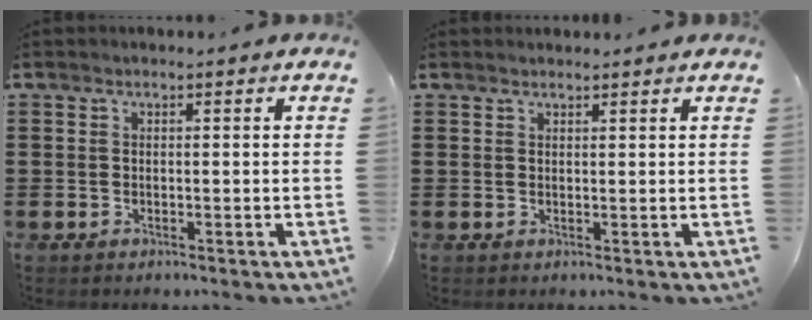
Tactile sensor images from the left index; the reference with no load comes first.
{"total": 1.0, "force": [1.0, 0.1, 0.1], "torque": [-0.004, 0.000, 0.020]}